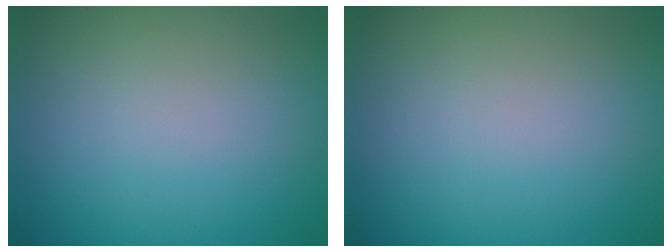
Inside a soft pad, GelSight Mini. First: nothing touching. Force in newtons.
{"total": 0.0}